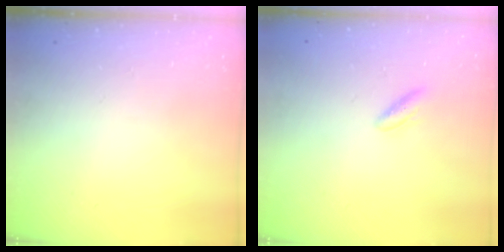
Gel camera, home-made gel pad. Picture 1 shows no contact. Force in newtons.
{"total": 3.2, "press": 3.2, "slide": 0.6}